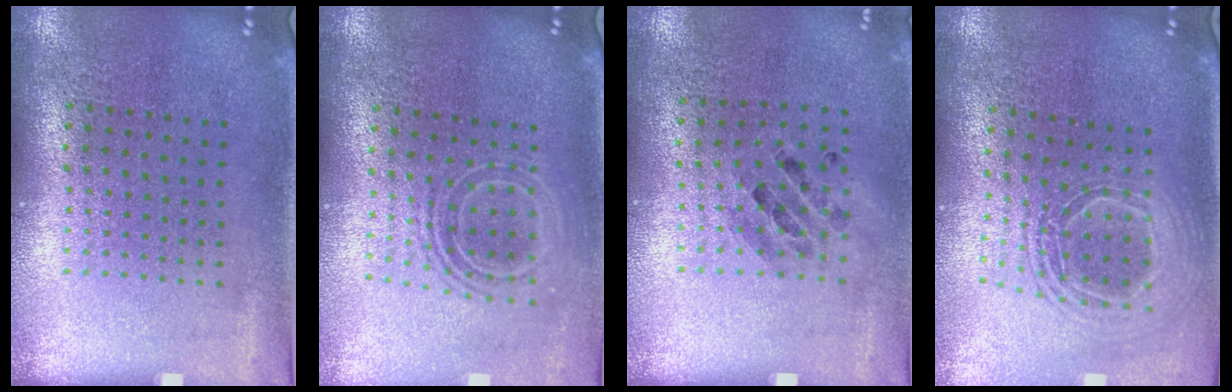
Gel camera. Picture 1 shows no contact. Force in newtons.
{"total": 1.7, "press": 1.2, "slide": 1.1}
{"total": 0.9, "press": 0.9, "slide": 0.1}
{"total": 2.0, "press": 1.6, "slide": 1.3}